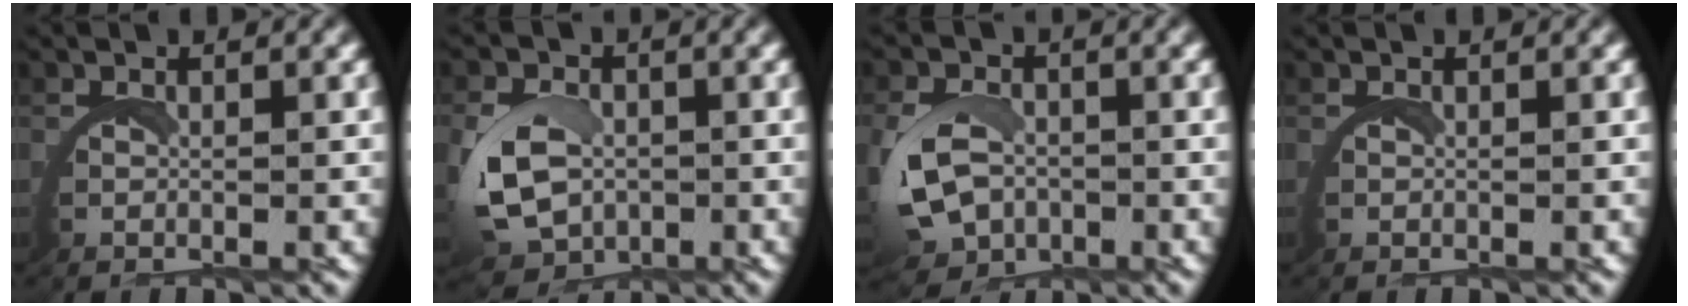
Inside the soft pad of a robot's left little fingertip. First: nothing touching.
{"total": 5.7, "force": [-0.8, 4.5, 3.3], "torque": [-0.093, -0.031, -0.001]}
{"total": 4.8, "force": [-0.8, 3.9, 2.8], "torque": [-0.076, -0.026, -0.006]}
{"total": 0.0}